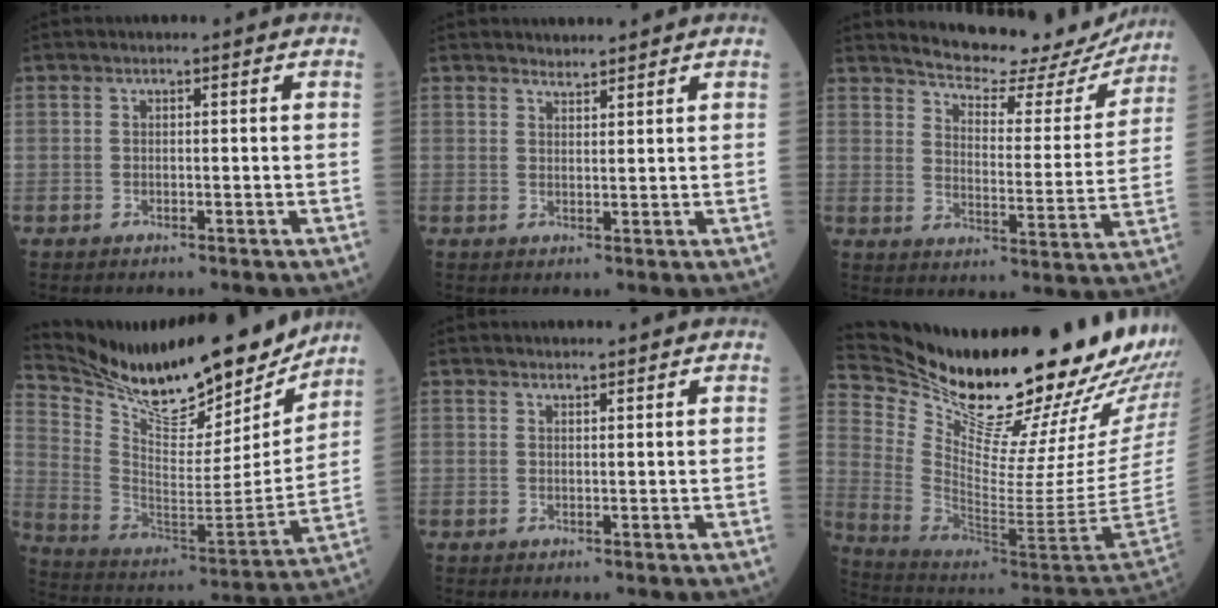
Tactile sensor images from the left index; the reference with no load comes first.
{"total": 2.4, "force": [2.4, 0.3, 0.0], "torque": [-0.007, 0.010, 0.042]}
{"total": 16.8, "force": [15.8, 3.6, 4.4], "torque": [-0.053, -0.034, 0.194]}
{"total": 23.1, "force": [20.2, 5.1, 9.8], "torque": [-0.186, -0.036, 0.321]}
{"total": 3.2, "force": [3.1, 0.2, 0.7], "torque": [-0.013, 0.015, 0.040]}
{"total": 34.0, "force": [28.3, 2.0, 18.6], "torque": [-0.320, -0.116, 0.407]}